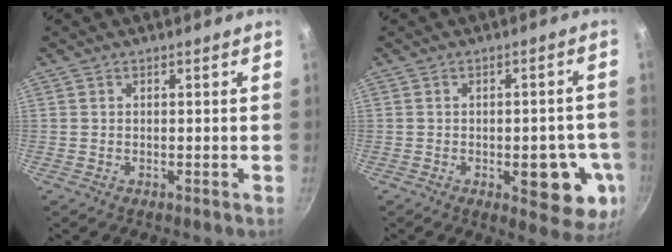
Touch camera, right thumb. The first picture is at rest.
{"total": 11.6, "force": [-3.0, 5.1, 10.0], "torque": [-0.085, 0.003, -0.034]}